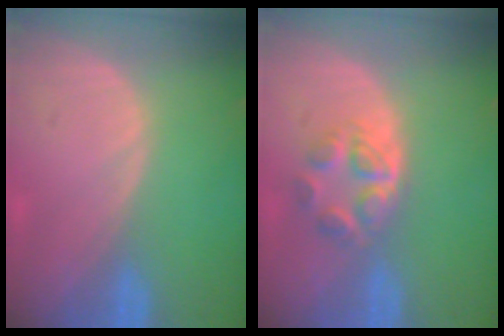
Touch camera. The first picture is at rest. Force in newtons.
{"total": 5.0, "press": 4.8, "slide": 1.4}